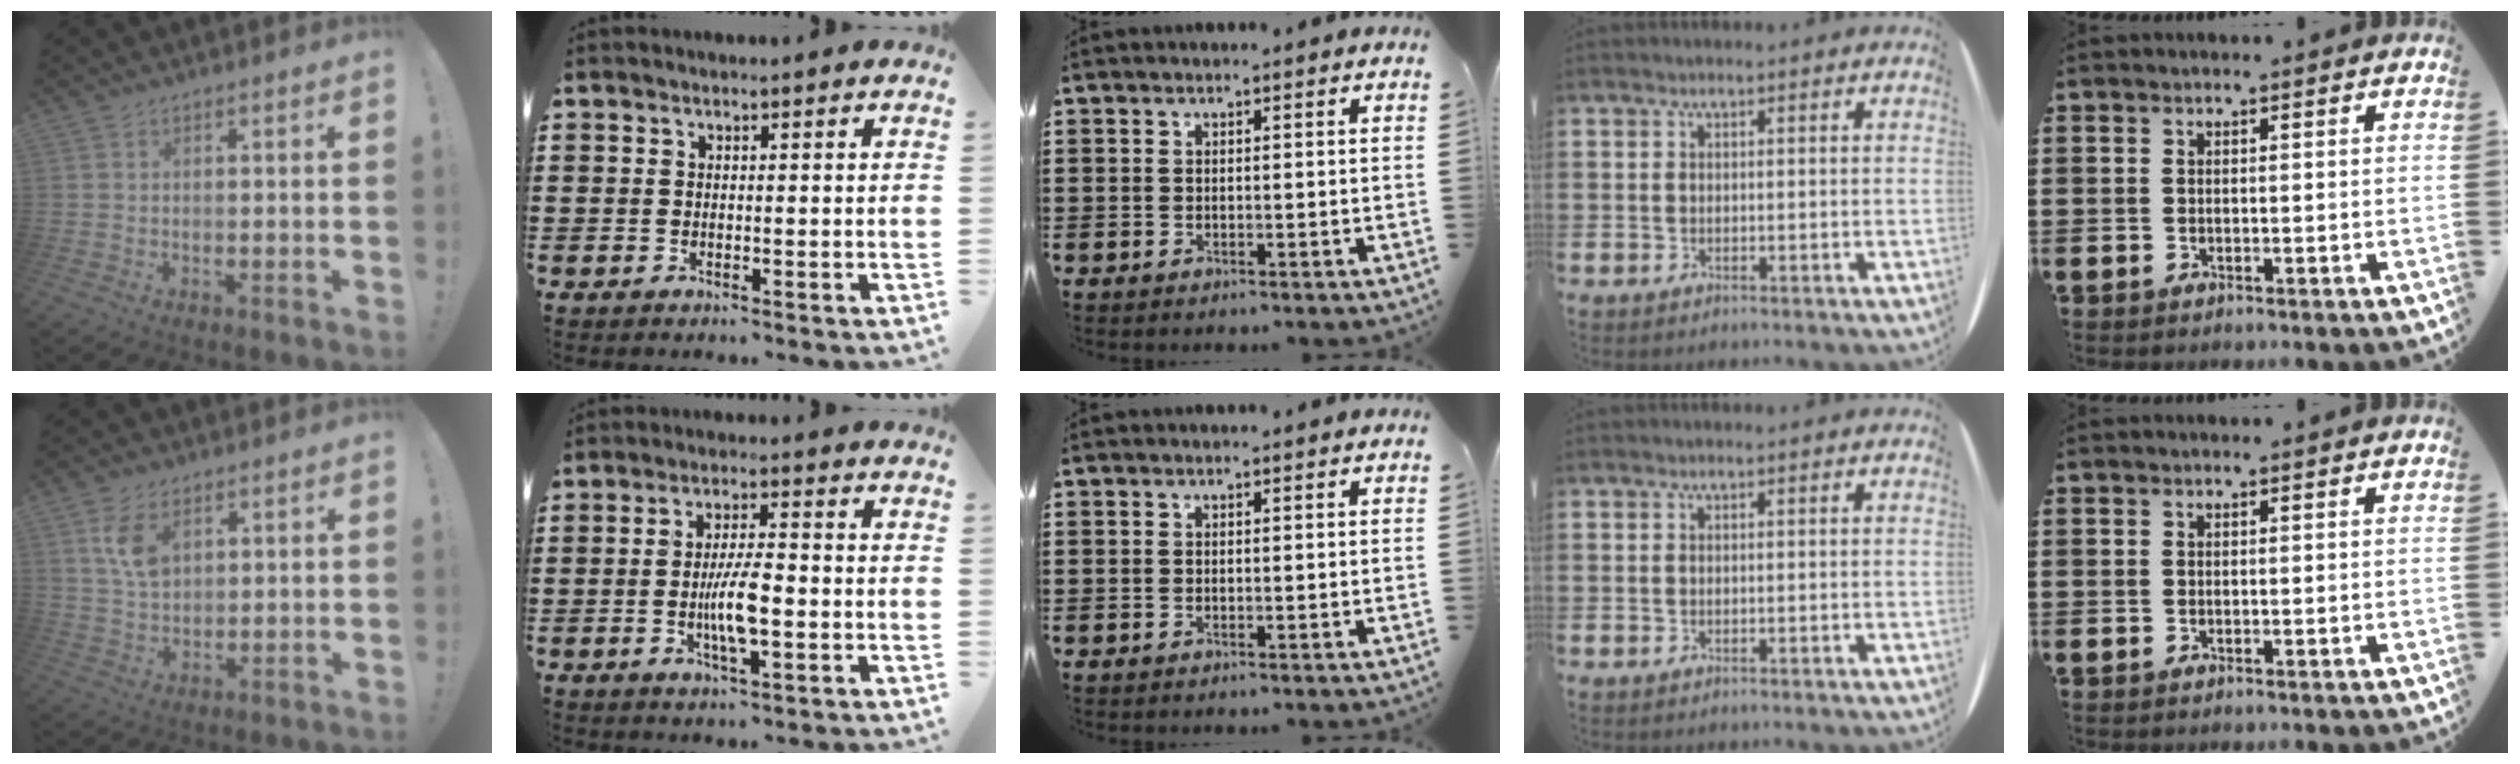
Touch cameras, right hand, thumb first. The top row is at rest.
{"thumb": {"total": 8.0, "force": [3.7, 4.6, 5.3], "torque": [-0.077, -0.016, 0.069]}, "index": {"total": 6.7, "force": [-1.5, 1.6, 6.3], "torque": [-0.129, -0.004, -0.031]}}